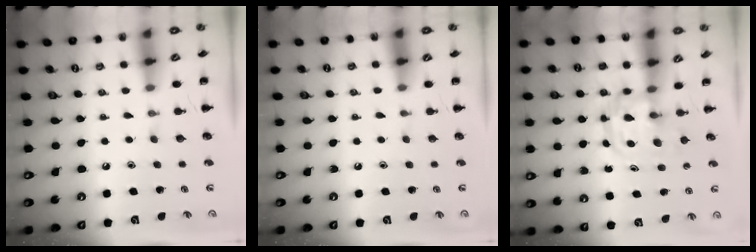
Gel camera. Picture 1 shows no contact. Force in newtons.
{"total": 0.6, "press": 0.6, "slide": 0.2}
{"total": 3.1, "press": 3.1, "slide": 0.4}